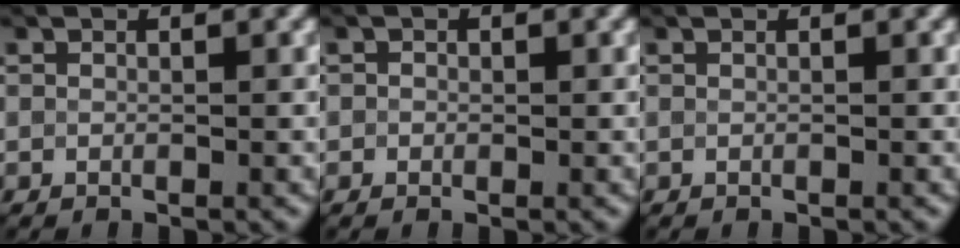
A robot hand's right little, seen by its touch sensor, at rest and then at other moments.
{"total": 0.8, "force": [0.1, 0.8, 0.2], "torque": [0.002, -0.004, -0.003]}
{"total": 0.0}